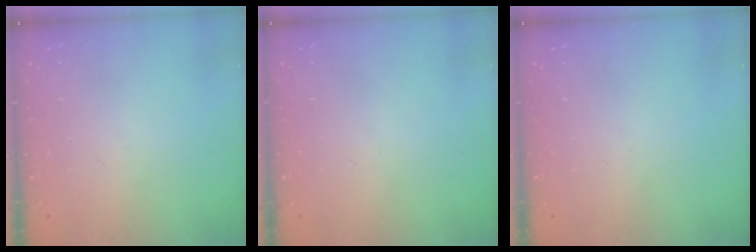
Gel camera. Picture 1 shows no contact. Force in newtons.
{"total": 0.0}
{"total": 0.0}